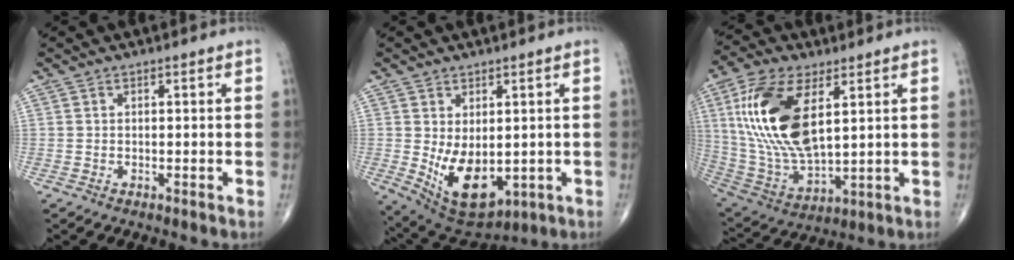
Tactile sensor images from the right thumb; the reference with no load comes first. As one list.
[{"total": 11.4, "force": [-1.1, 6.6, 9.3], "torque": [-0.138, -0.013, 0.012]}, {"total": 20.3, "force": [5.8, 9.6, 16.9], "torque": [-0.345, -0.023, 0.115]}]